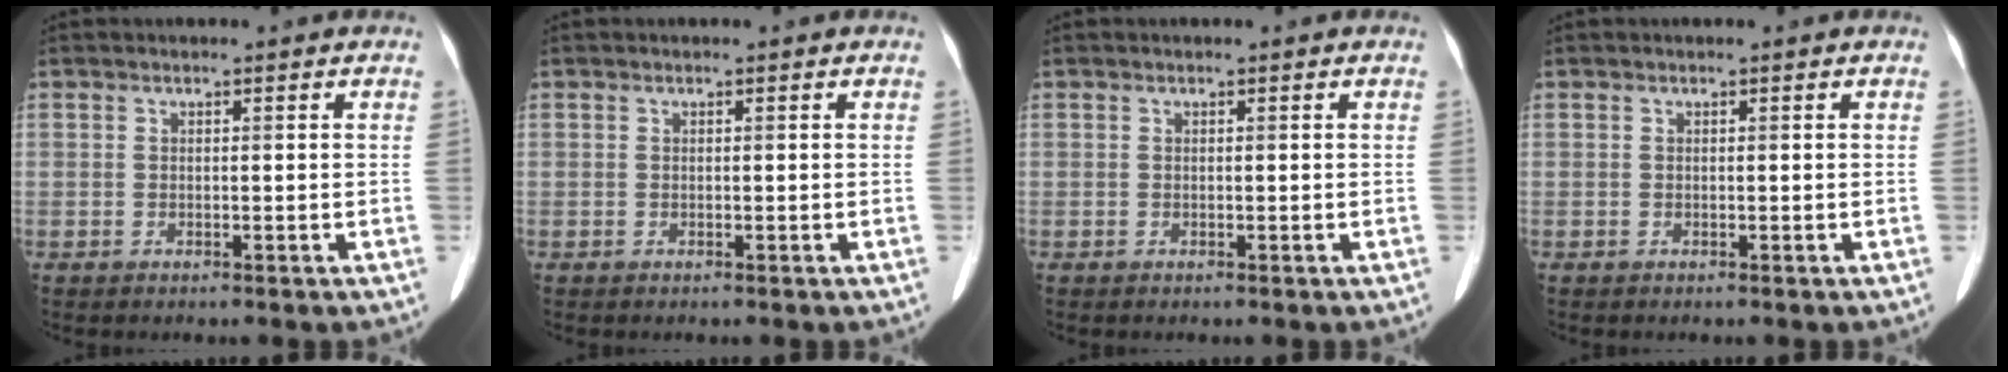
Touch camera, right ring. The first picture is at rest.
{"total": 0.0}
{"total": 0.0}
{"total": 0.0}